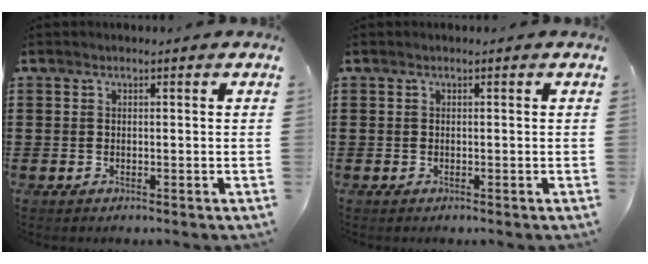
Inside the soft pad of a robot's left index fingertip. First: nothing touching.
{"total": 0.0}